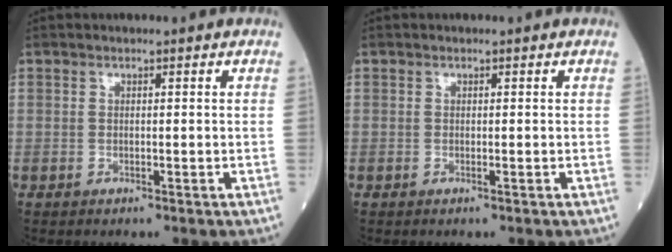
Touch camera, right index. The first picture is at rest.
{"total": 0.0}